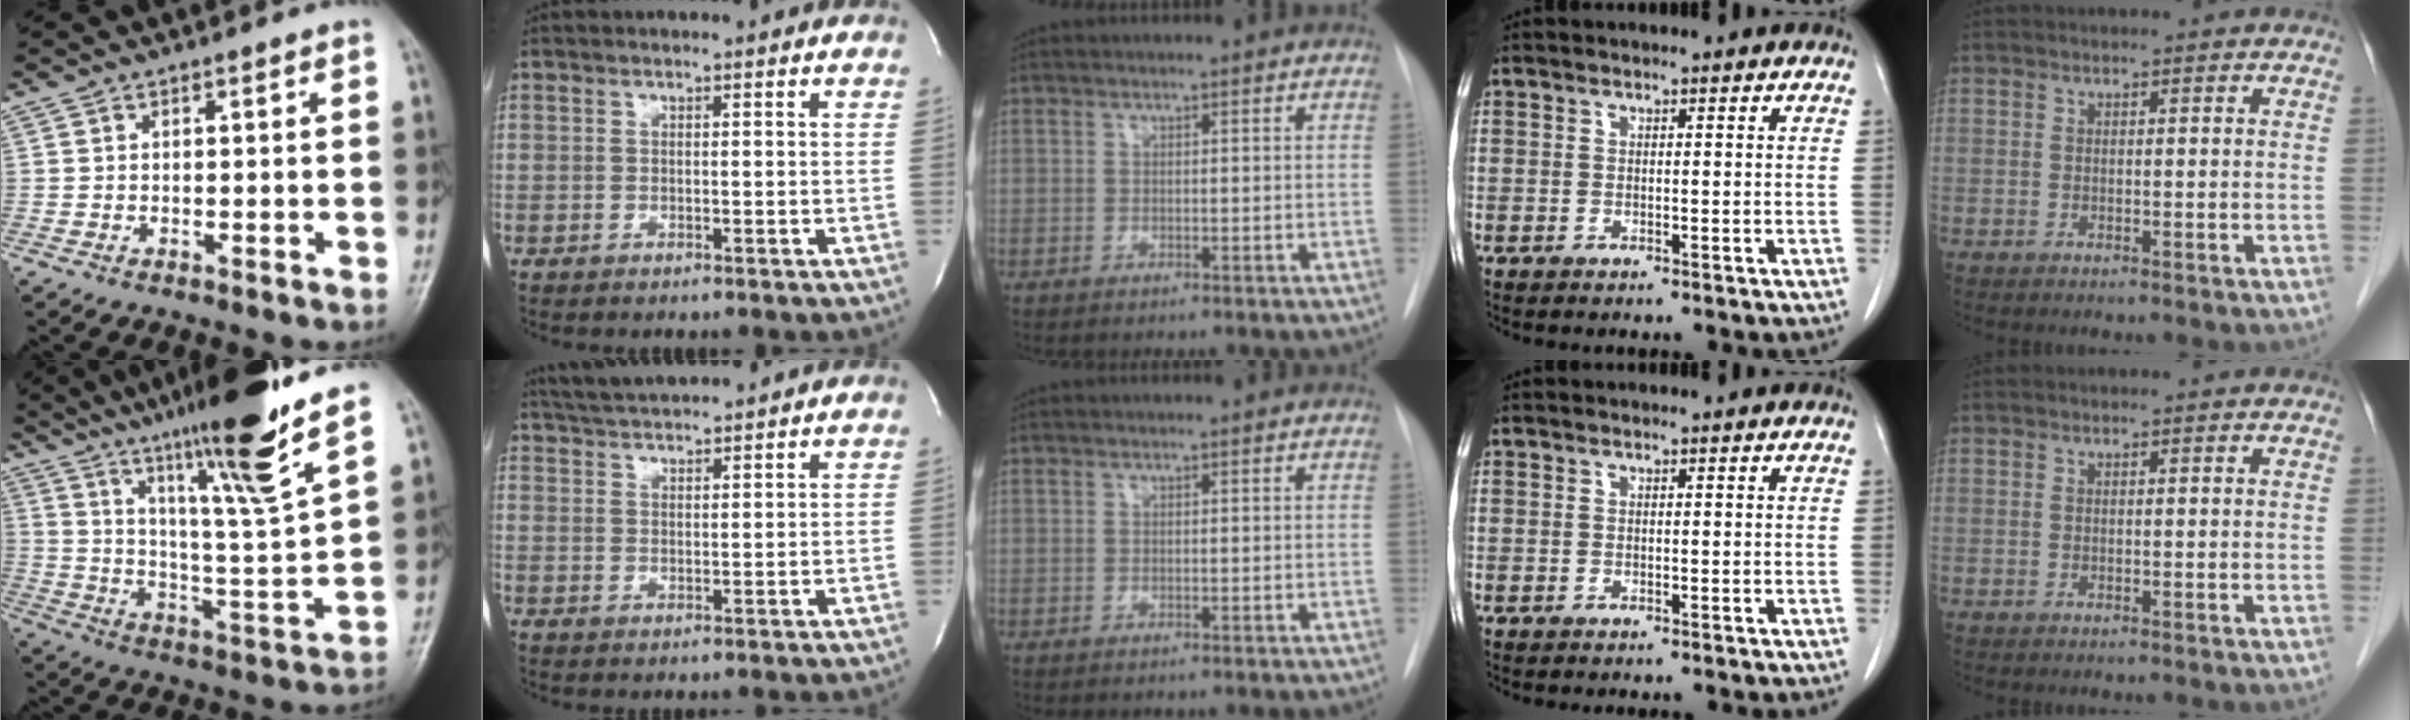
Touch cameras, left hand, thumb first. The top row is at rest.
{"thumb": {"total": 20.0, "force": [14.2, -0.1, 14.1], "torque": [-0.211, -0.072, 0.231]}, "index": {"total": 7.3, "force": [6.9, 0.0, 2.4], "torque": [-0.052, 0.023, 0.117]}}